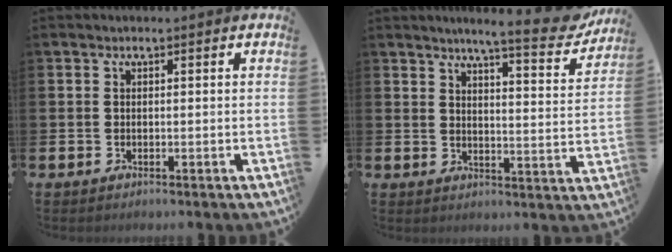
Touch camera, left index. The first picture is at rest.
{"total": 7.1, "force": [6.3, 0.4, 3.3], "torque": [-0.054, -0.044, 0.101]}